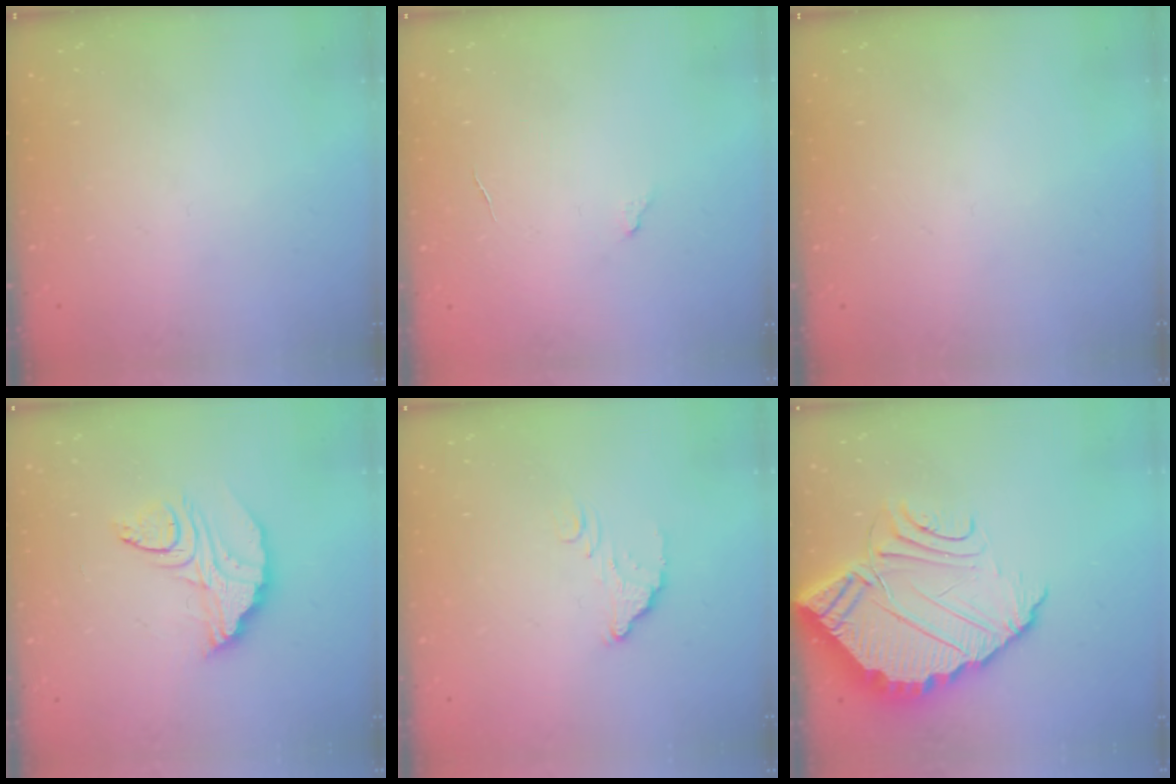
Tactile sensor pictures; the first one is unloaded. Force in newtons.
{"total": 3.0, "press": 3.0, "slide": 0.3}
{"total": 0.0}
{"total": 9.8, "press": 9.8, "slide": 0.4}
{"total": 7.3, "press": 7.3, "slide": 0.4}
{"total": 12.3, "press": 12.2, "slide": 1.0}